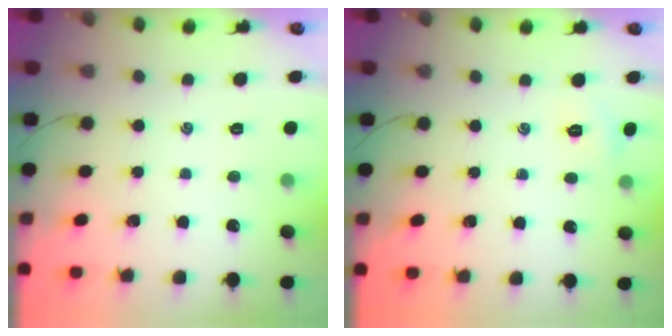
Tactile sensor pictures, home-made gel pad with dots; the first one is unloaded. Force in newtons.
{"total": 2.2, "press": 2.2, "slide": 0.6}